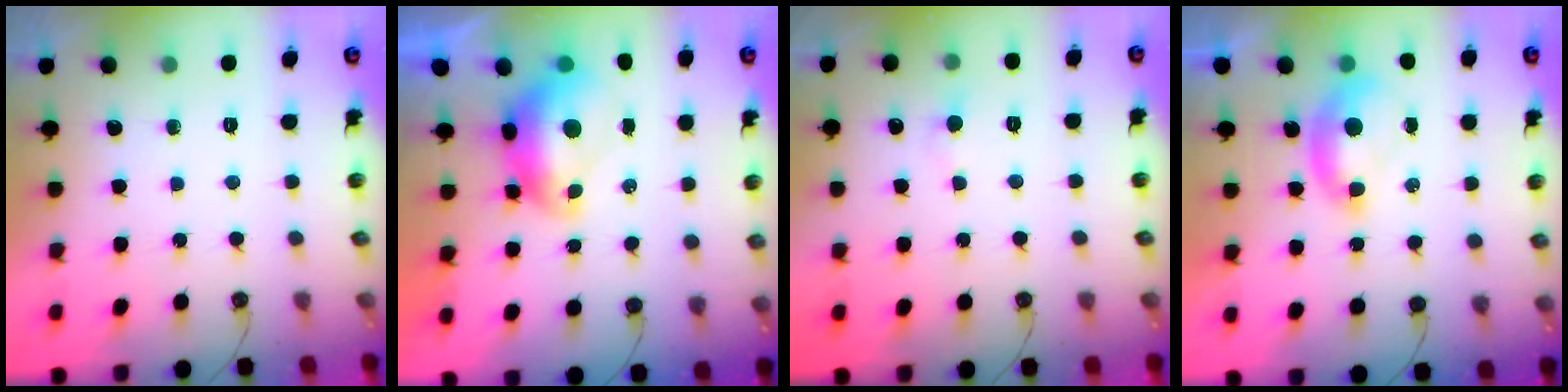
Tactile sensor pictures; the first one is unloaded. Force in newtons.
{"total": 2.6, "press": 2.5, "slide": 0.7}
{"total": 1.9, "press": 1.7, "slide": 0.7}
{"total": 1.6, "press": 1.5, "slide": 0.6}